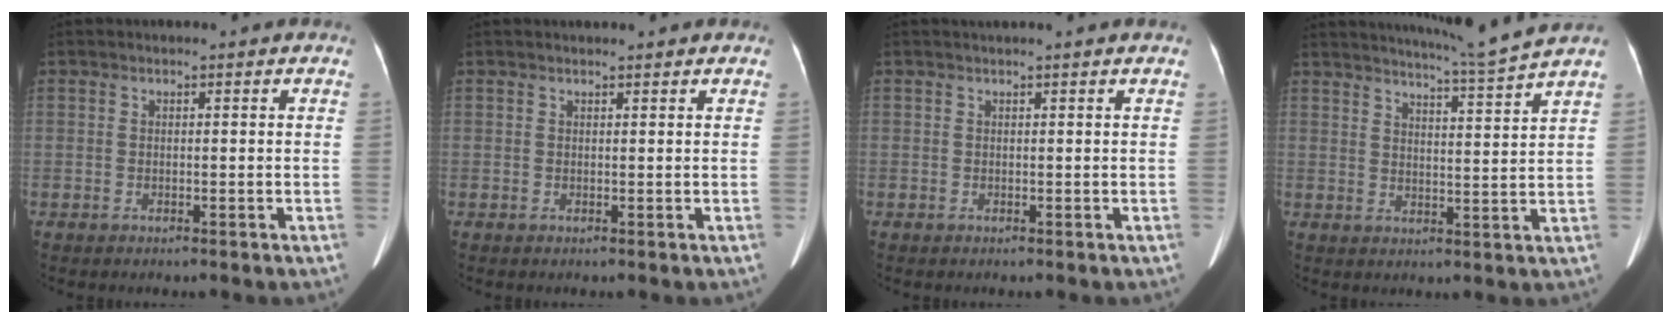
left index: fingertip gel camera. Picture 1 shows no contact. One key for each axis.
{"total": 1.9, "fx": 1.6, "fy": 0.4, "fz": 0.9, "tx": -0.012, "ty": 0.017, "tz": 0.022}
{"total": 1.7, "fx": 1.6, "fy": 0.0, "fz": 0.6, "tx": -0.011, "ty": 0.030, "tz": 0.022}
{"total": 8.8, "fx": 8.1, "fy": -2.6, "fz": 2.3, "tx": -0.046, "ty": -0.031, "tz": 0.121}